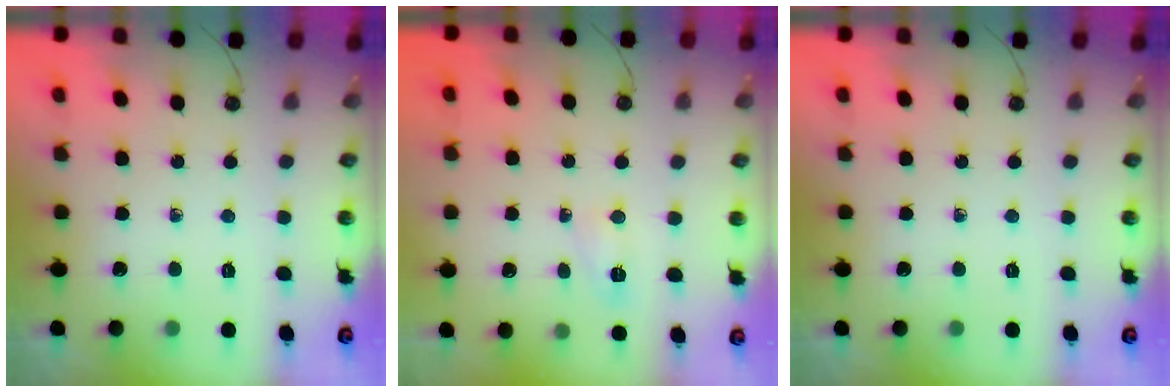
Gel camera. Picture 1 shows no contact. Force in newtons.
{"total": 3.7, "press": 3.7, "slide": 0.4}
{"total": 0.0}